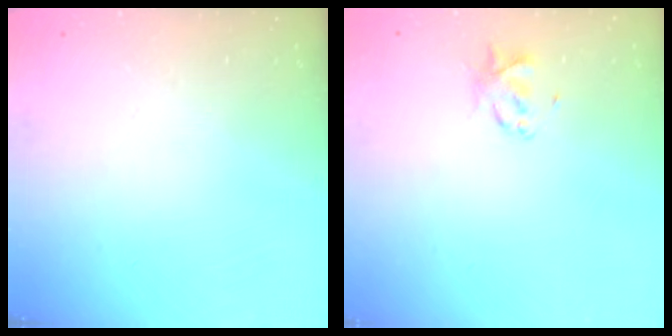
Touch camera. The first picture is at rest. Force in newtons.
{"total": 2.1, "press": 2.1, "slide": 0.4}